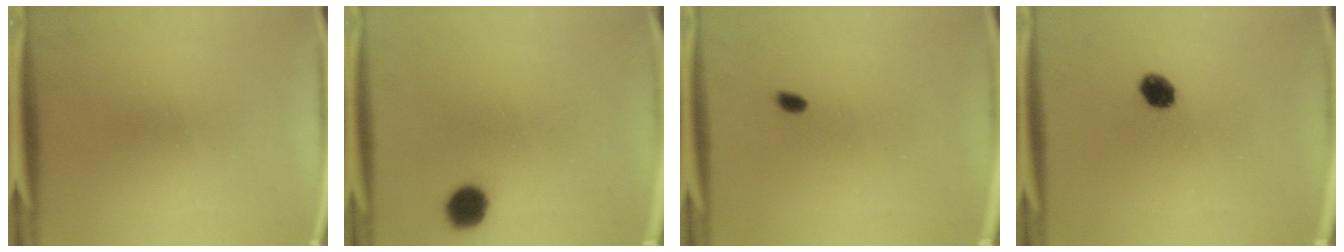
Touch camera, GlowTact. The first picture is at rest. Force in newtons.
{"total": 5.9}
{"total": 1.3}
{"total": 4.5}